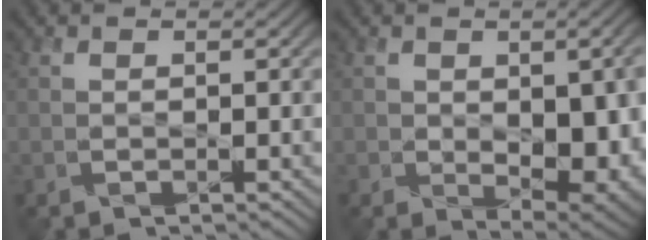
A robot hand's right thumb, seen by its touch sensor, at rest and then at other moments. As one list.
[{"total": 11.6, "force": [-1.6, 7.1, 9.0], "torque": [-0.129, -0.046, 0.006]}]